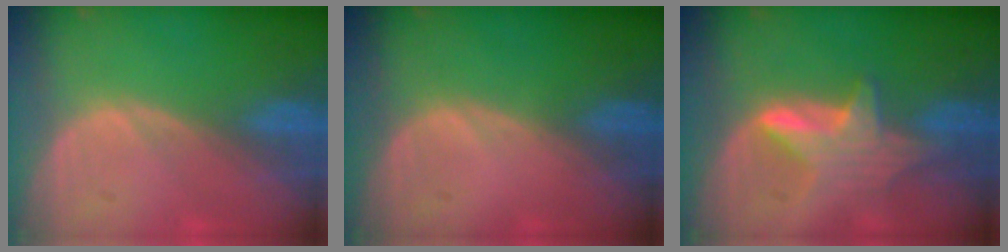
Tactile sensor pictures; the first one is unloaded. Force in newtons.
{"total": 0.0}
{"total": 6.0, "press": 6.0, "slide": 0.7}